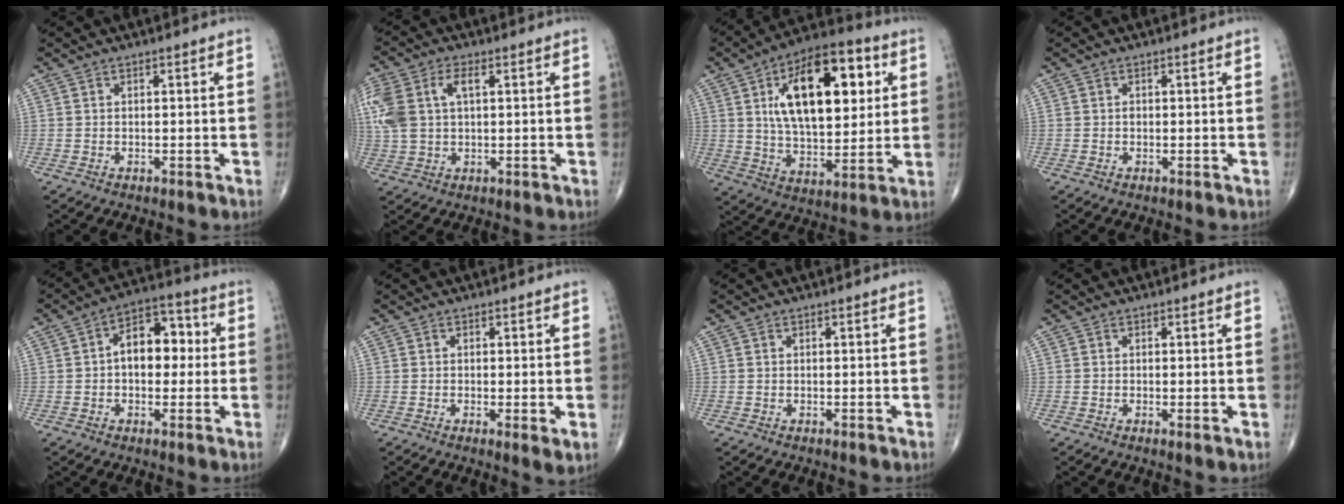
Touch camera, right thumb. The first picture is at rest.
{"total": 12.7, "force": [3.1, 7.5, 9.8], "torque": [-0.249, 0.018, 0.063]}
{"total": 22.8, "force": [6.4, 11.4, 18.7], "torque": [-0.262, -0.009, 0.101]}
{"total": 0.5, "force": [0.0, 0.4, 0.3], "torque": [-0.002, 0.002, -0.001]}
{"total": 10.5, "force": [0.7, 6.7, 8.0], "torque": [-0.090, 0.028, 0.003]}
{"total": 2.3, "force": [-0.2, 0.4, 2.3], "torque": [-0.043, -0.011, -0.008]}
{"total": 0.0}
{"total": 0.7, "force": [0.0, 0.1, 0.7], "torque": [-0.017, -0.004, -0.003]}